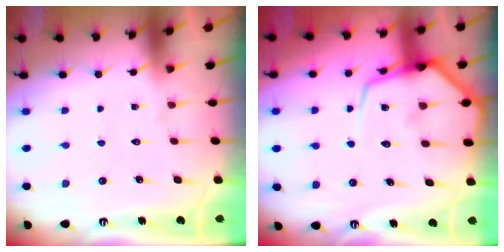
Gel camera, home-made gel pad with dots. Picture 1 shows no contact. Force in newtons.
{"total": 12.8, "press": 12.7, "slide": 1.2}